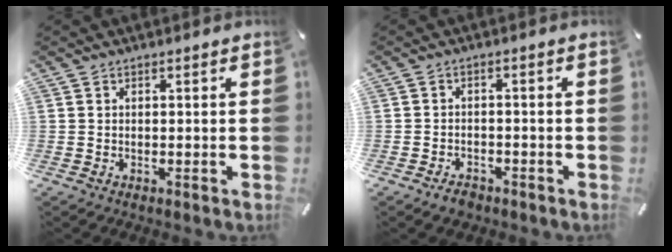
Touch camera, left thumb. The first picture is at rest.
{"total": 2.6, "force": [-2.1, 1.4, 0.9], "torque": [-0.016, 0.012, -0.042]}